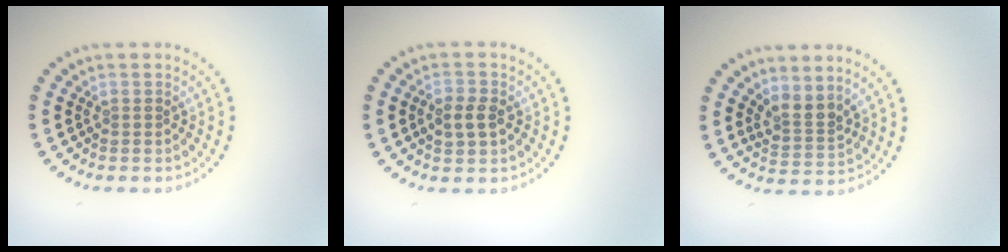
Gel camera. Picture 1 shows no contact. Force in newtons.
{"total": 2.4, "press": 2.4, "slide": 0.1}
{"total": 2.5, "press": 1.8, "slide": 1.7}